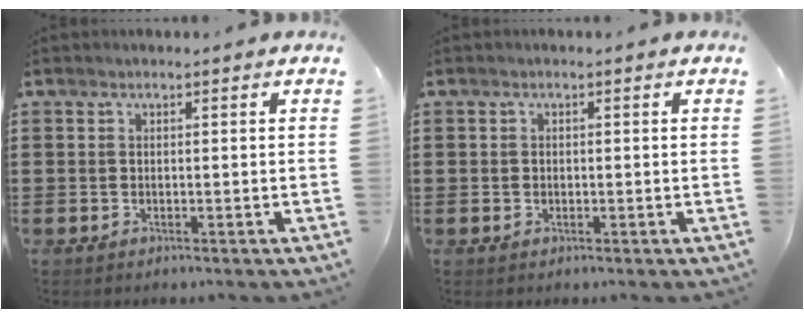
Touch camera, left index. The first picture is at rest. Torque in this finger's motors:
{"motor_torque": [-0.10, 0.21, -0.05, -0.01]}